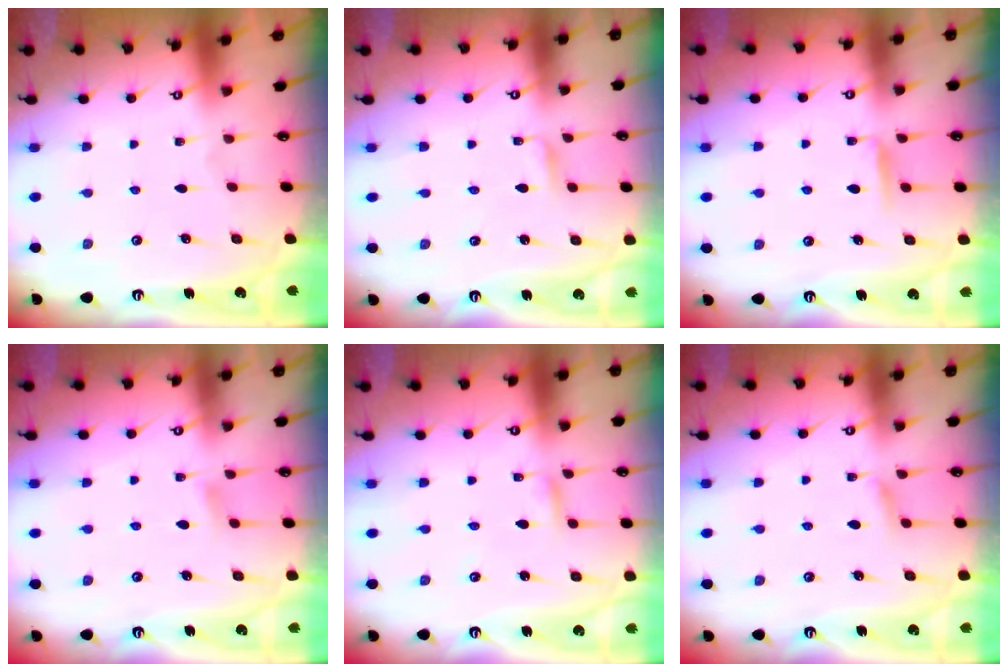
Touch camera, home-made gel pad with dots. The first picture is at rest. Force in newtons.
{"total": 1.8, "press": 1.8, "slide": 0.3}
{"total": 7.2, "press": 7.2, "slide": 0.9}
{"total": 5.2, "press": 5.1, "slide": 0.6}
{"total": 2.0, "press": 2.0, "slide": 0.1}
{"total": 4.3, "press": 4.3, "slide": 0.6}